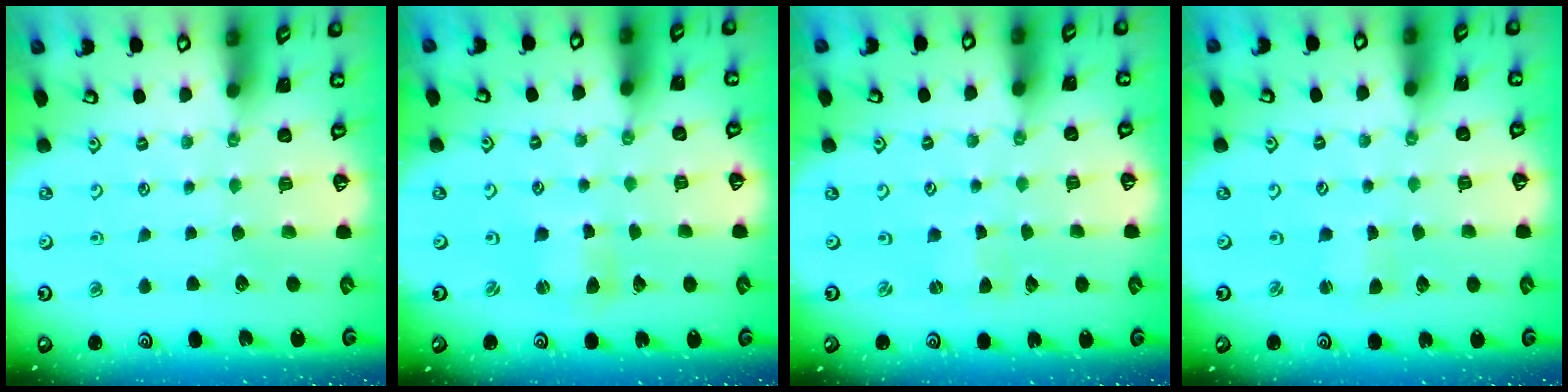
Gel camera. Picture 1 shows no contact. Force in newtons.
{"total": 2.3, "press": 2.3, "slide": 0.3}
{"total": 0.0}
{"total": 1.6, "press": 1.6, "slide": 0.3}